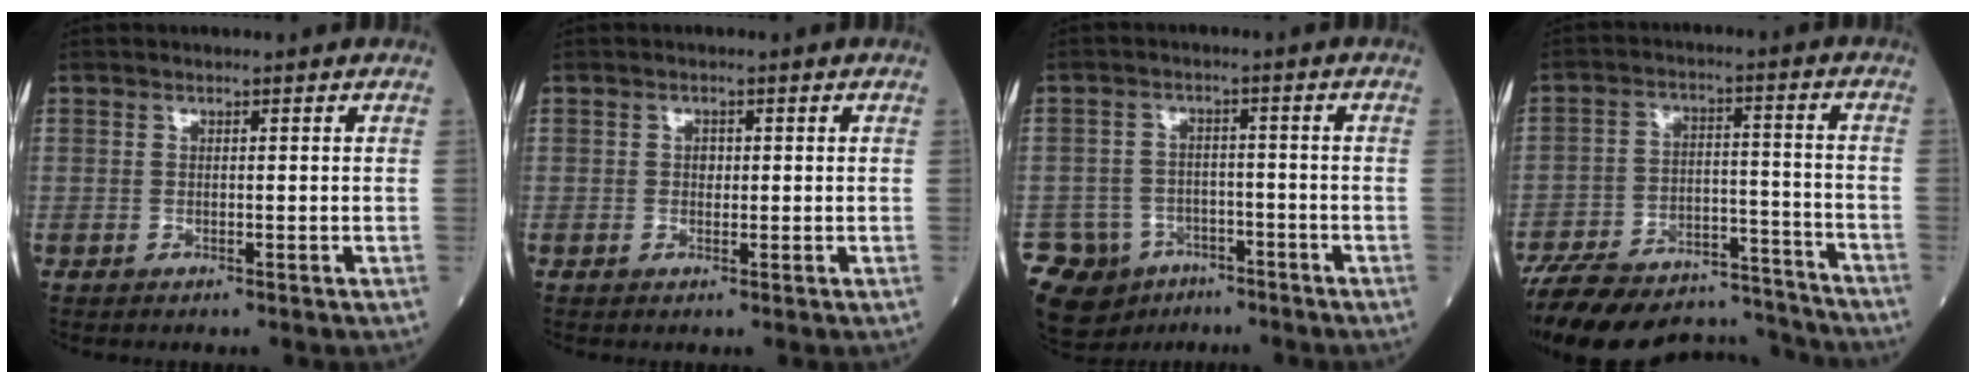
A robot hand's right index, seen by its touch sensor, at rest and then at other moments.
{"total": 1.1, "force": [0.1, 0.9, 0.7], "torque": [-0.009, 0.002, 0.000]}
{"total": 10.9, "force": [-6.5, 8.6, 2.0], "torque": [-0.057, 0.026, -0.085]}
{"total": 21.5, "force": [-19.8, 5.0, 6.6], "torque": [-0.135, 0.011, -0.294]}